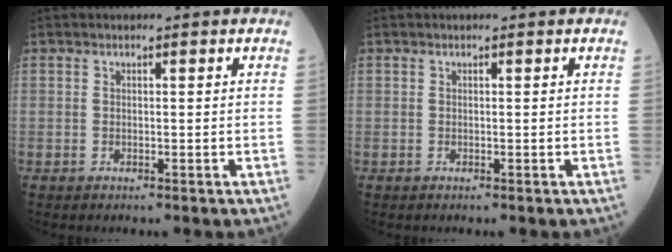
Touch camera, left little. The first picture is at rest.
{"total": 0.0}